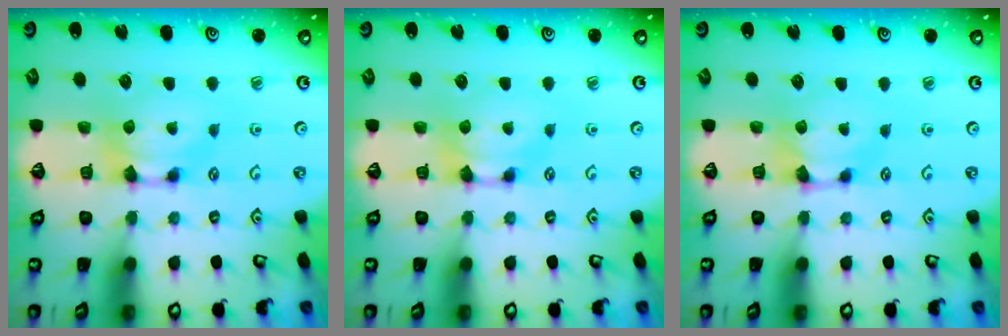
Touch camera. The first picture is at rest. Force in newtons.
{"total": 0.0}
{"total": 1.1, "press": 0.4, "slide": 1.0}